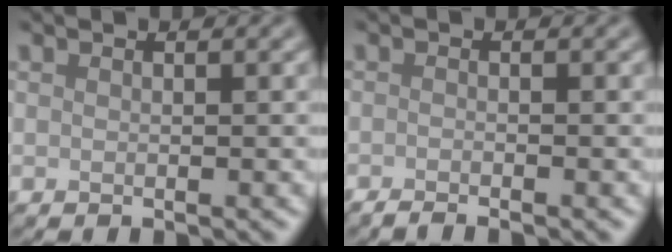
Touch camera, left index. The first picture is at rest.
{"total": 1.4, "force": [-1.2, 0.1, 0.7], "torque": [-0.007, -0.003, -0.025]}